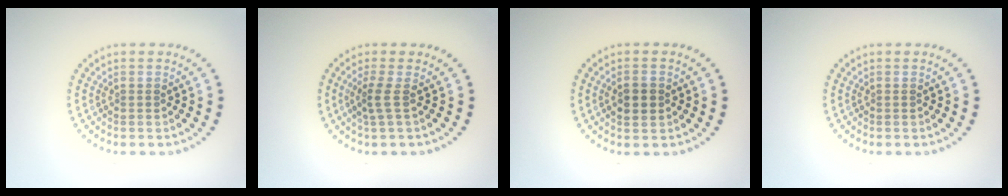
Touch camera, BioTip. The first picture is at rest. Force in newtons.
{"total": 1.8, "press": 1.1, "slide": 1.3}
{"total": 2.0, "press": 2.0, "slide": 0.1}
{"total": 0.0}